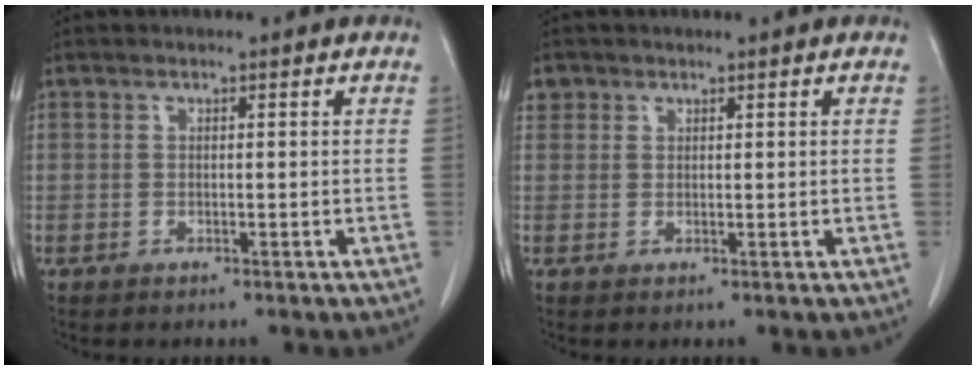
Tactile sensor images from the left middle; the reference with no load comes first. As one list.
[{"total": 1.9, "force": [1.1, 1.6, 0.1], "torque": [0.010, 0.007, 0.015]}]